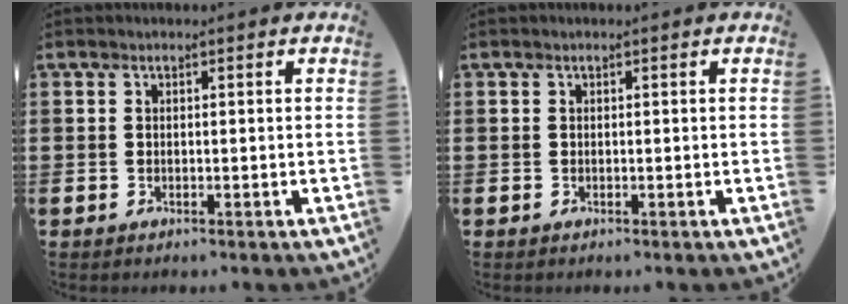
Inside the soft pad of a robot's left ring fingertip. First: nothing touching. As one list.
[{"total": 0.0}]